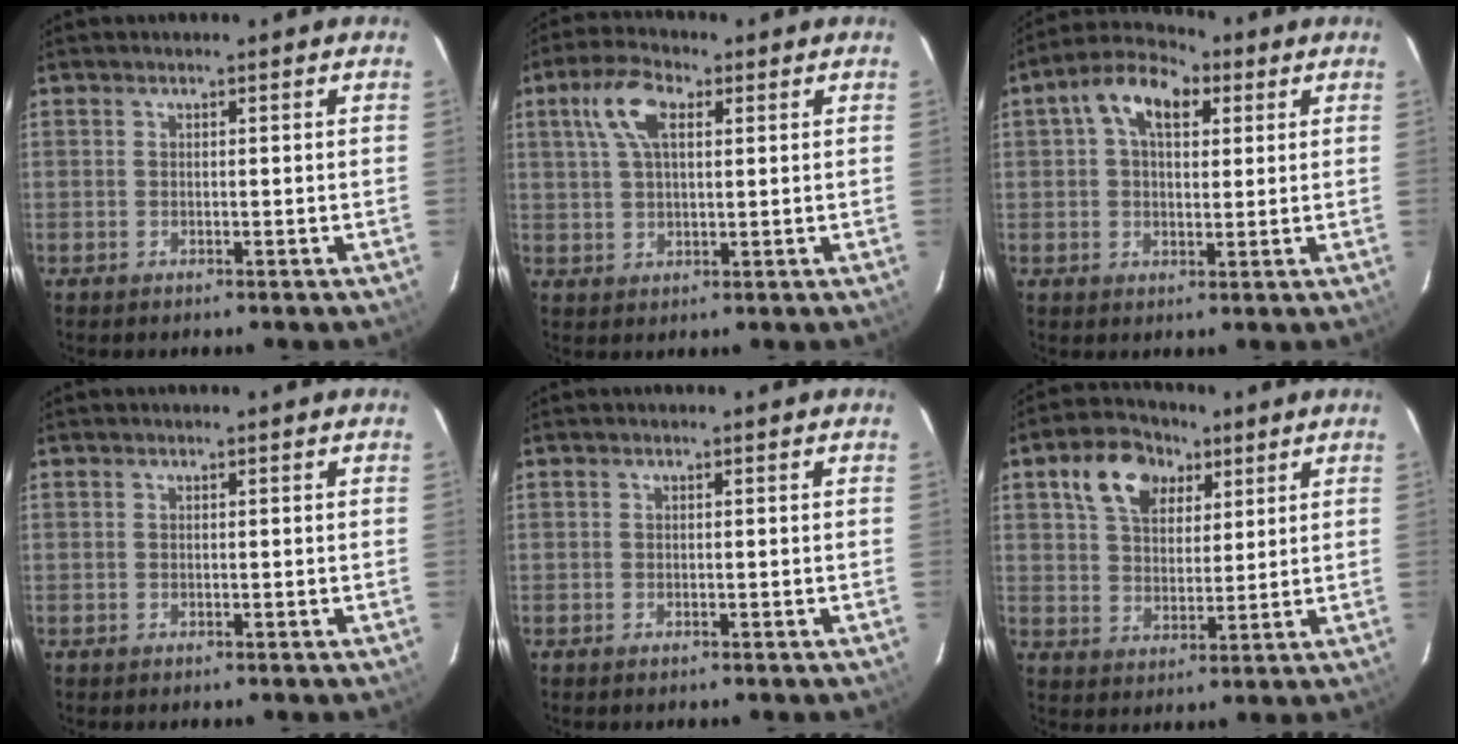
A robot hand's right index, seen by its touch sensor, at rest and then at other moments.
{"total": 7.7, "force": [2.9, 3.5, 6.2], "torque": [-0.127, 0.022, 0.054]}
{"total": 9.6, "force": [3.5, 5.8, 6.9], "torque": [-0.123, 0.037, 0.052]}
{"total": 0.0}
{"total": 0.0}
{"total": 10.8, "force": [5.4, 6.9, 6.2], "torque": [-0.123, 0.027, 0.094]}